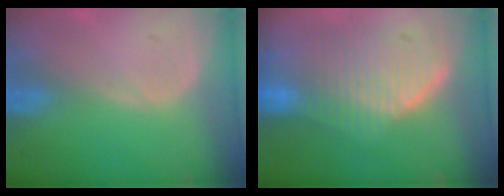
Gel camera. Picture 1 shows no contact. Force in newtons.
{"total": 10.0, "press": 9.0, "slide": 4.4}